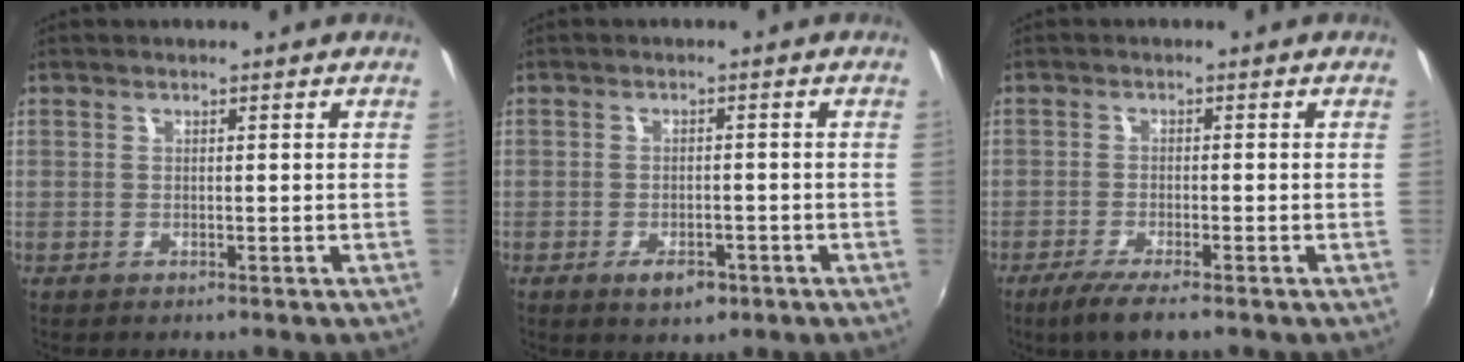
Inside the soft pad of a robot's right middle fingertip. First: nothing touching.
{"total": 4.2, "force": [-2.3, 2.2, 2.7], "torque": [-0.059, -0.006, -0.033]}
{"total": 5.3, "force": [-3.8, 0.5, 3.7], "torque": [-0.090, -0.016, -0.069]}